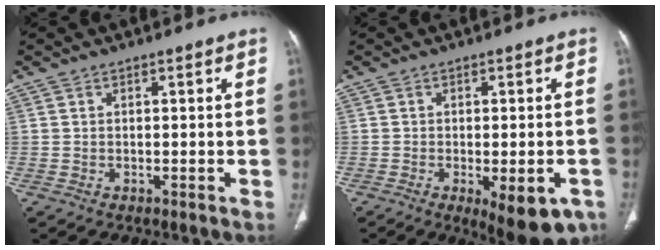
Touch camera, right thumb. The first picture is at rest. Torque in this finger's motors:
{"motor_torque": [-0.56, 0.56, -0.39, 0.00, -0.04]}